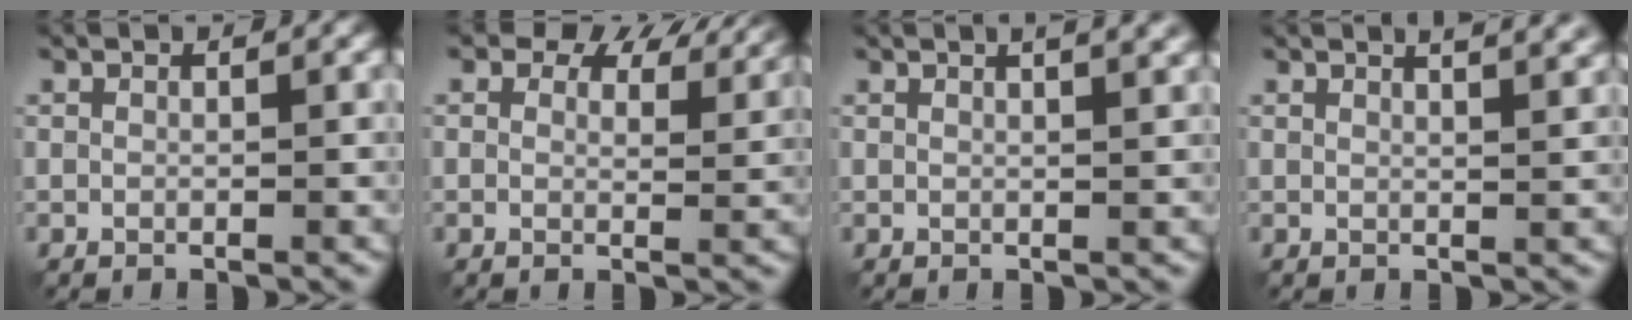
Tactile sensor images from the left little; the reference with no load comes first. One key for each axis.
{"total": 8.4, "fx": 6.3, "fy": 4.1, "fz": 3.7, "tx": -0.062, "ty": -0.002, "tz": 0.083}
{"total": 4.9, "fx": 3.0, "fy": 2.1, "fz": 3.2, "tx": -0.010, "ty": 0.034, "tz": 0.011}
{"total": 5.5, "fx": 3.8, "fy": 2.2, "fz": 3.3, "tx": -0.012, "ty": 0.037, "tz": 0.022}